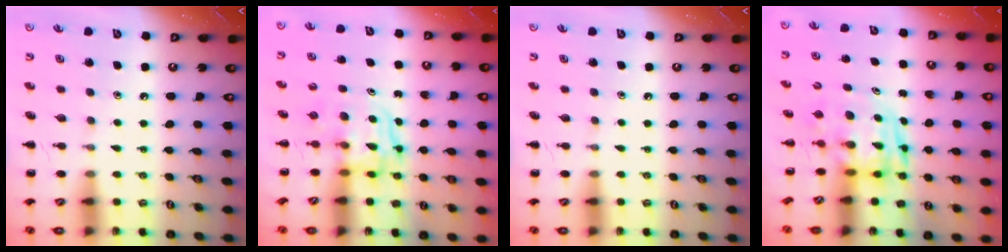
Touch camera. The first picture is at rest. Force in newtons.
{"total": 3.4, "press": 3.4, "slide": 0.2}
{"total": 0.0}
{"total": 3.2, "press": 3.1, "slide": 0.7}